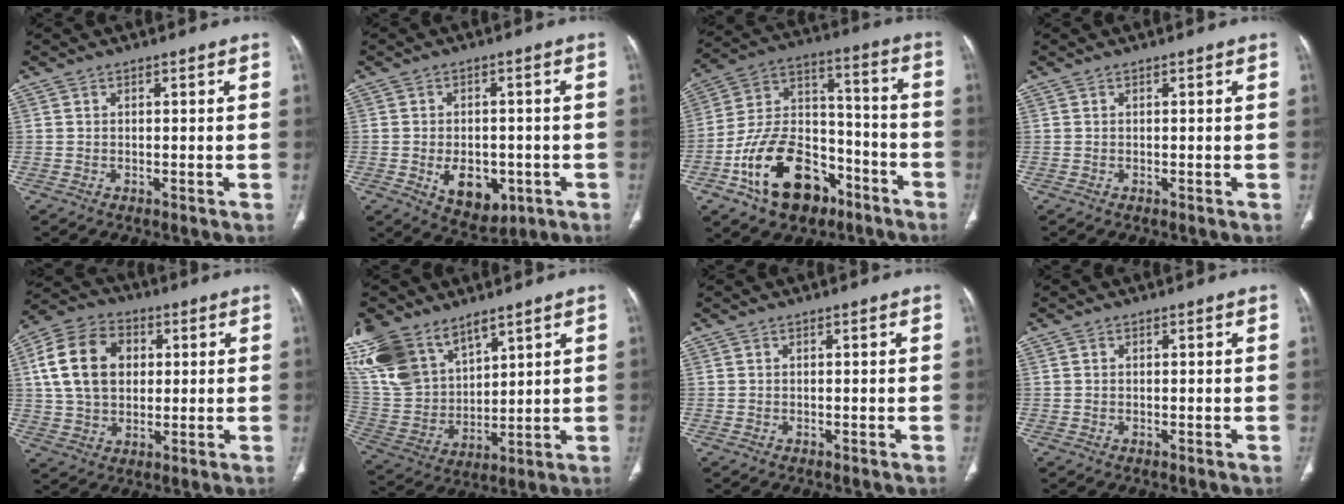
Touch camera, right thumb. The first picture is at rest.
{"total": 9.0, "force": [-2.8, 5.9, 6.2], "torque": [-0.064, 0.005, -0.025]}
{"total": 20.7, "force": [-10.6, 13.0, 12.1], "torque": [-0.177, 0.085, -0.174]}
{"total": 0.0}
{"total": 15.5, "force": [3.3, 11.3, 10.1], "torque": [-0.167, 0.012, 0.057]}
{"total": 20.9, "force": [13.7, 11.7, 10.6], "torque": [-0.228, -0.024, 0.281]}
{"total": 0.0}
{"total": 0.5, "force": [0.2, 0.4, 0.3], "torque": [-0.005, 0.004, 0.005]}